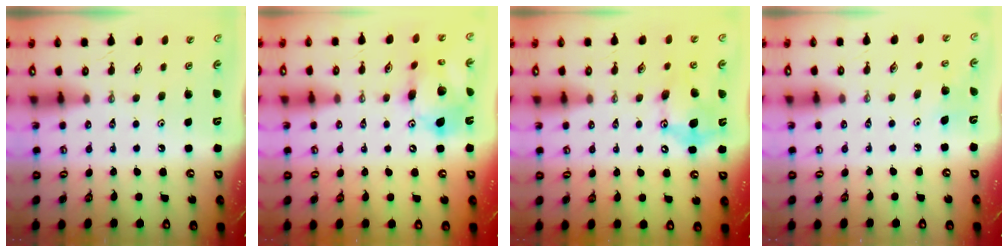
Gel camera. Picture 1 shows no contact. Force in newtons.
{"total": 14.9, "press": 14.7, "slide": 2.6}
{"total": 12.0, "press": 12.0, "slide": 0.3}
{"total": 4.2, "press": 4.2, "slide": 0.4}